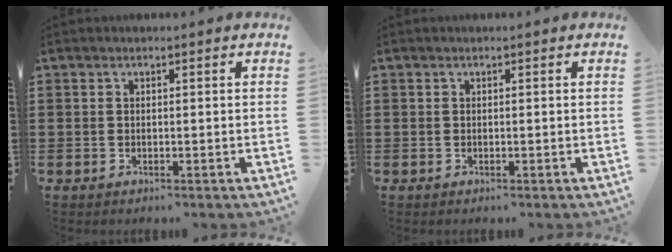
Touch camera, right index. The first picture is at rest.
{"total": 0.0}